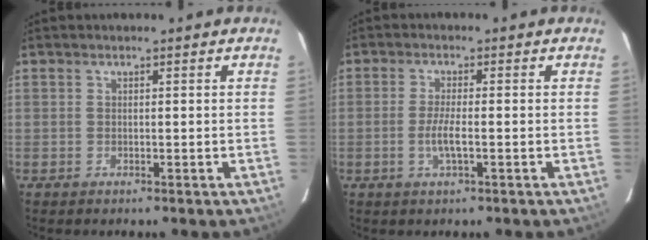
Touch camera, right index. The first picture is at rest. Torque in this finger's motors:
{"motor_torque": [0.52, -0.38, 0.40, 0.10]}